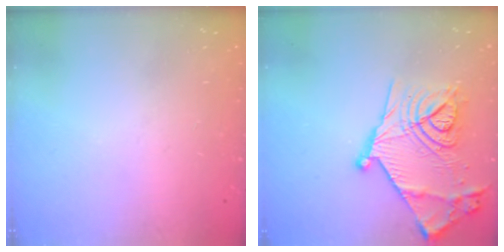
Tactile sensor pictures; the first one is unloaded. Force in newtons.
{"total": 22.3, "press": 22.3, "slide": 1.1}